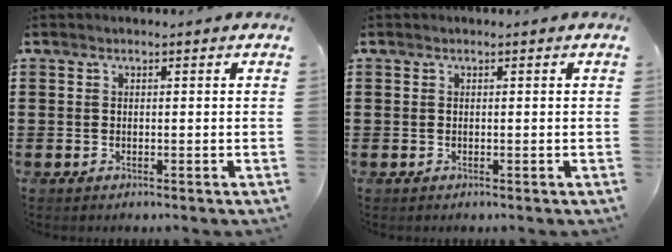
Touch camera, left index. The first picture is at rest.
{"total": 0.0}